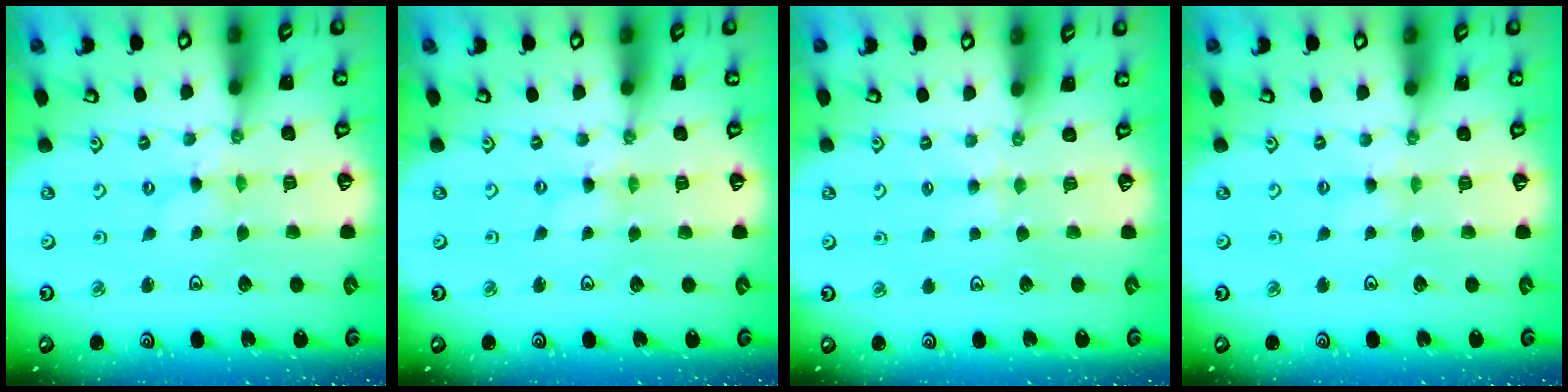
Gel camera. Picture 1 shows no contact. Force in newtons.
{"total": 0.0}
{"total": 2.6, "press": 2.5, "slide": 0.5}
{"total": 1.8, "press": 1.7, "slide": 0.3}